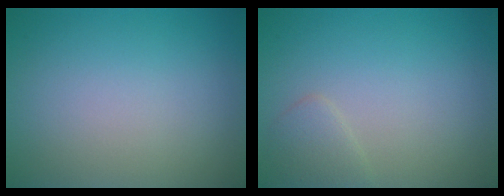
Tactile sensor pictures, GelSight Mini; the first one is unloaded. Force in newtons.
{"total": 1.4, "press": 1.4, "slide": 0.1}